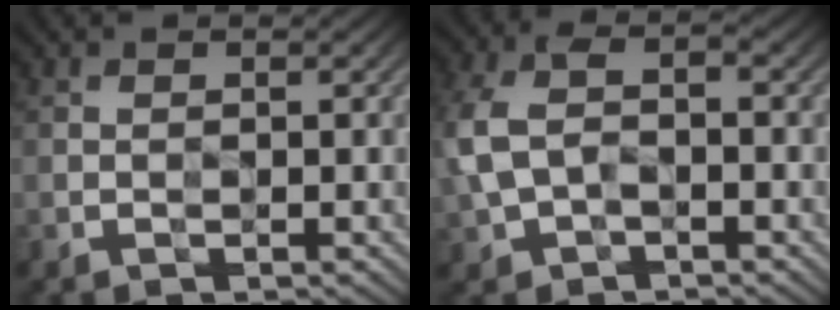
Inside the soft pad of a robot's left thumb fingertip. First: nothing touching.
{"total": 6.9, "force": [-0.7, 4.7, 5.0], "torque": [-0.132, 0.007, -0.022]}